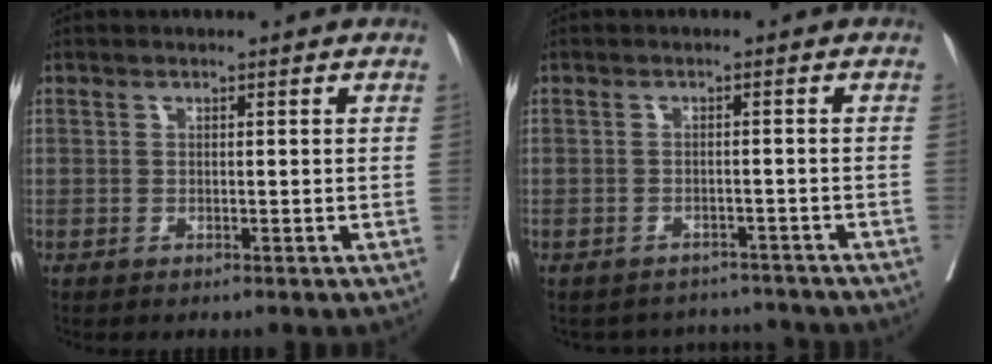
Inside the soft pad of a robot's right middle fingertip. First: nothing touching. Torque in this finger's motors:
{"motor_torque": [0.02, -0.12, 0.00, 0.00]}